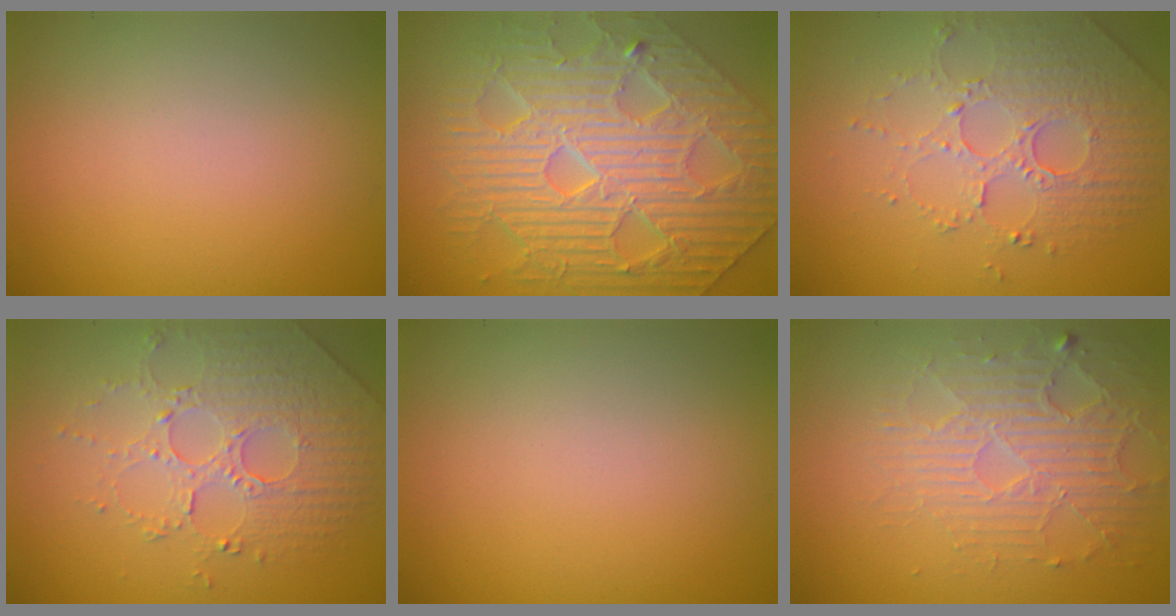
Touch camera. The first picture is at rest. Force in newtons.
{"total": 10.1, "press": 7.6, "slide": 6.6}
{"total": 5.0, "press": 3.5, "slide": 3.6}
{"total": 5.2, "press": 3.7, "slide": 3.6}
{"total": 0.0}
{"total": 3.8, "press": 3.4, "slide": 1.7}